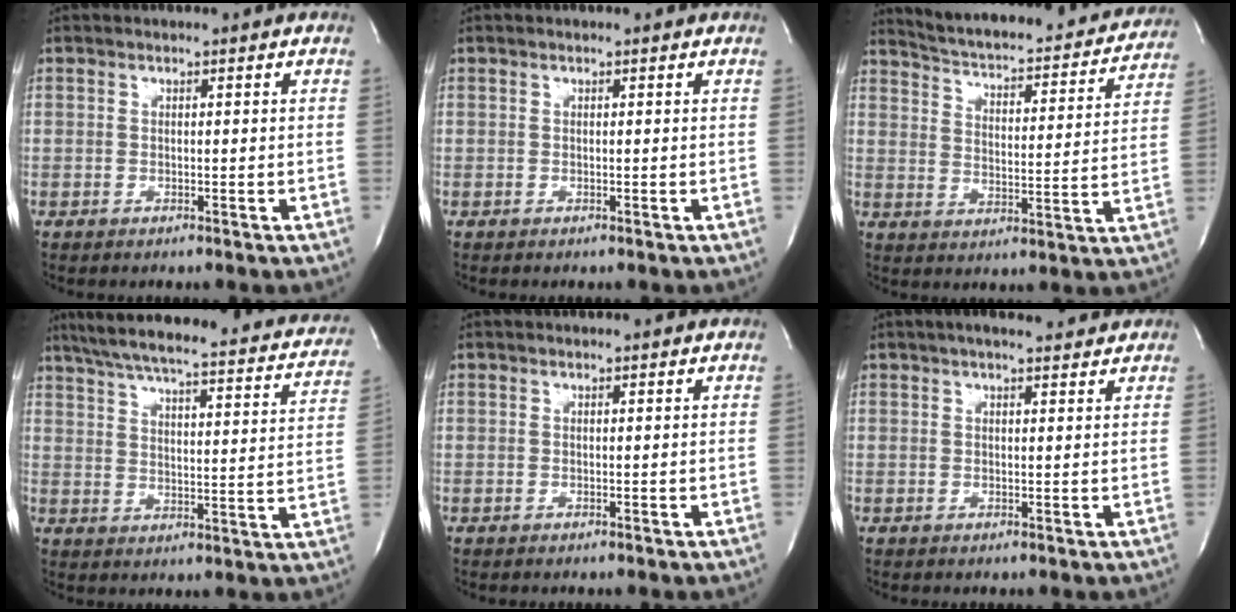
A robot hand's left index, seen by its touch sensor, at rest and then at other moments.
{"total": 0.0}
{"total": 22.5, "force": [21.0, 4.1, 7.0], "torque": [-0.109, -0.031, 0.269]}
{"total": 29.5, "force": [25.5, 4.6, 14.0], "torque": [-0.222, -0.026, 0.310]}
{"total": 0.0}
{"total": 5.4, "force": [4.6, 1.1, 2.5], "torque": [-0.040, 0.021, 0.063]}